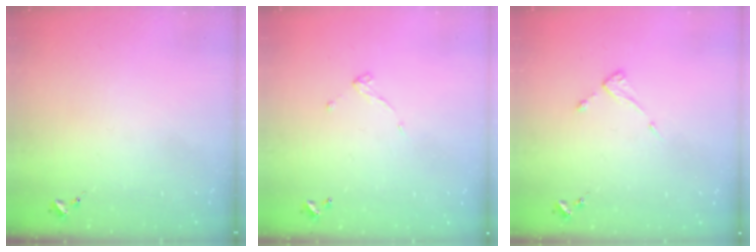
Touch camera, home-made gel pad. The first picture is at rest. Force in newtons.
{"total": 4.4, "press": 4.4, "slide": 0.2}
{"total": 3.6, "press": 3.6, "slide": 0.4}